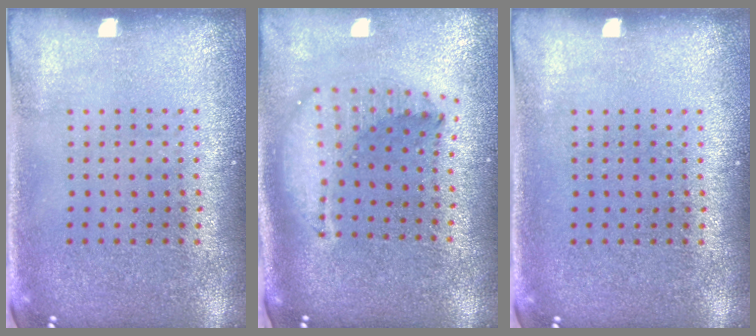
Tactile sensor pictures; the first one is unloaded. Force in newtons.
{"total": 1.8, "press": 1.4, "slide": 1.0}
{"total": 0.0}